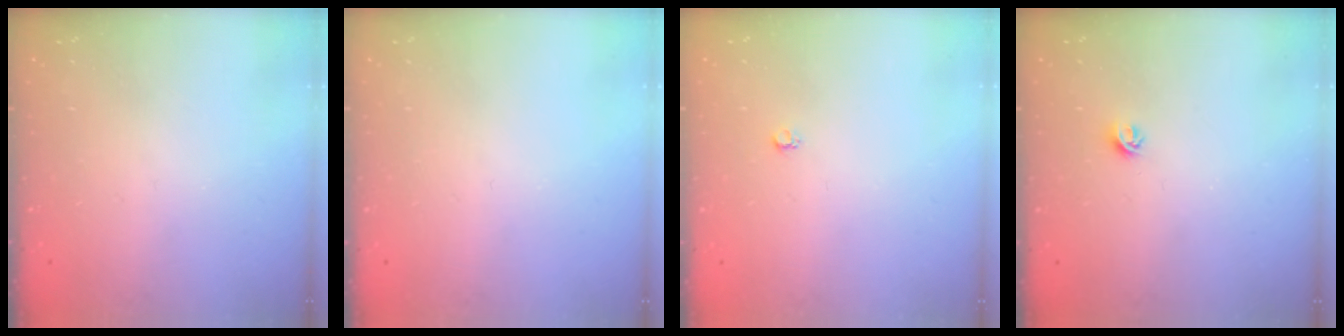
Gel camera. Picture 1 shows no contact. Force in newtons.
{"total": 0.0}
{"total": 2.6, "press": 2.6, "slide": 0.4}
{"total": 4.2, "press": 4.1, "slide": 0.7}